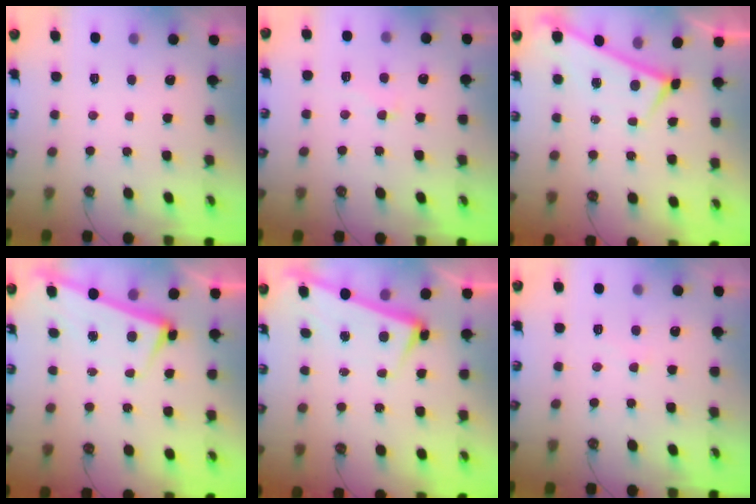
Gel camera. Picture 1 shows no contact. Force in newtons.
{"total": 3.0, "press": 2.9, "slide": 0.7}
{"total": 0.0}
{"total": 2.6, "press": 2.5, "slide": 0.7}
{"total": 2.6, "press": 2.5, "slide": 0.8}
{"total": 3.2, "press": 3.1, "slide": 0.6}